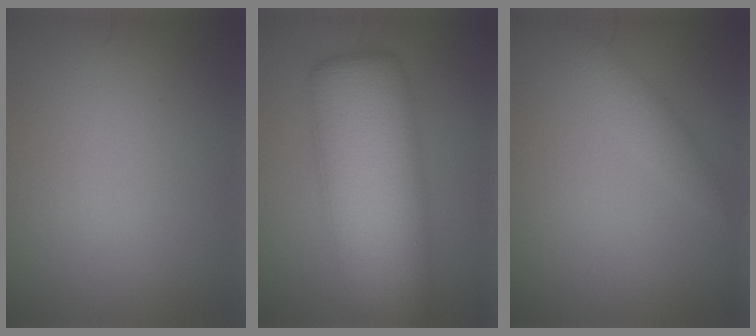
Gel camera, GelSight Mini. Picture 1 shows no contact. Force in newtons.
{"total": 11.5, "press": 11.5, "slide": 0.3}
{"total": 1.8, "press": 1.8, "slide": 0.1}